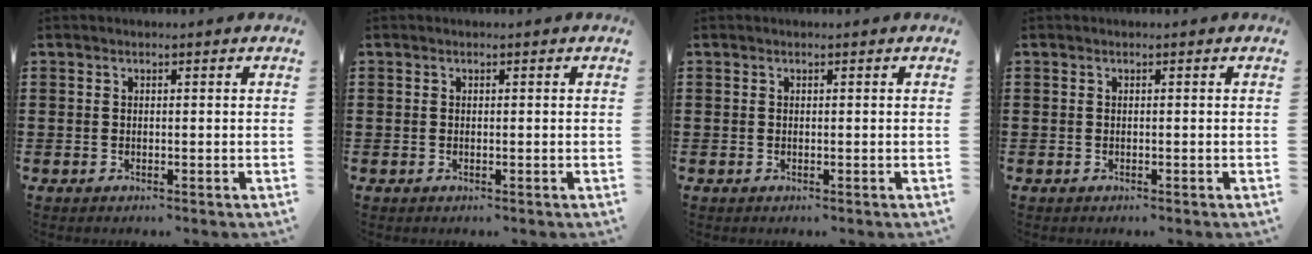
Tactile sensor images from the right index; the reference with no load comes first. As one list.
[{"total": 0.0}, {"total": 0.0}, {"total": 0.0}]